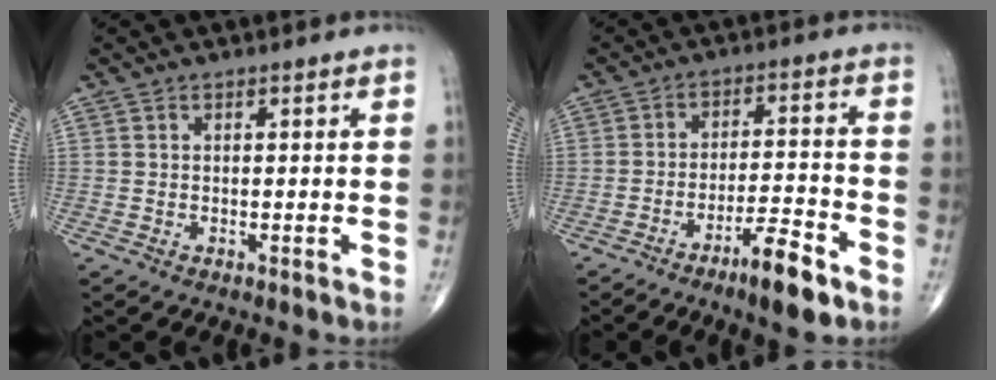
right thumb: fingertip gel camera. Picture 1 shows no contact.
{"total": 9.1, "force": [-5.8, 1.8, 6.8], "torque": [-0.111, 0.034, -0.093]}